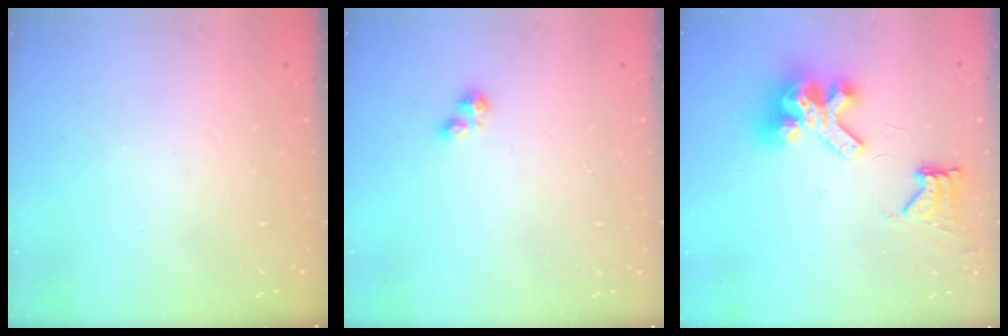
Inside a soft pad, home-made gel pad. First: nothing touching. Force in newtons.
{"total": 2.1, "press": 2.1, "slide": 0.3}
{"total": 12.2, "press": 12.1, "slide": 1.5}